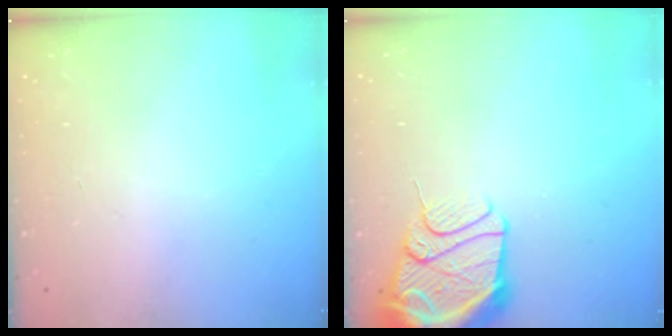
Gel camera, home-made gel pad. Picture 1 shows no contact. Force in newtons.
{"total": 14.8, "press": 14.7, "slide": 1.7}